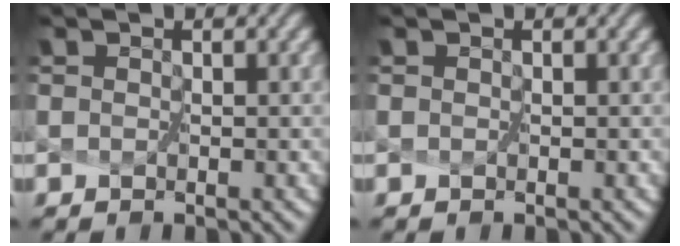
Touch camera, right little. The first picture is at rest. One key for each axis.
{"total": 0.0}